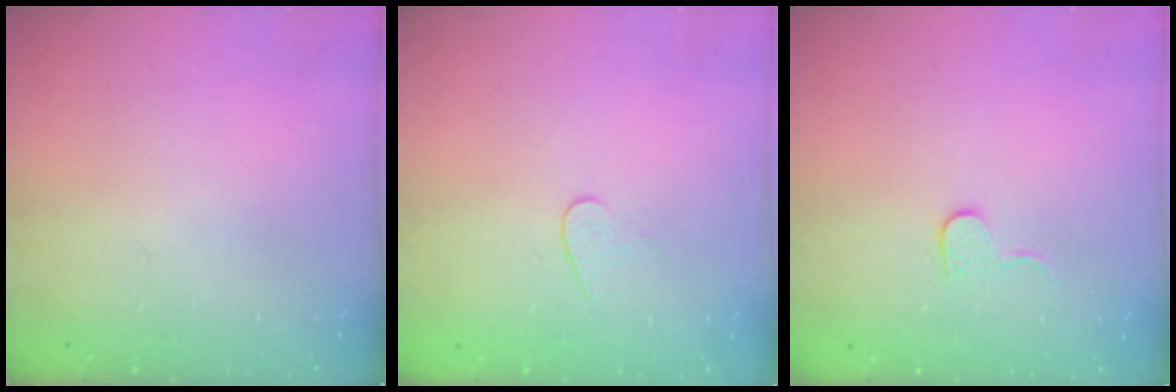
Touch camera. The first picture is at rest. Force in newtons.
{"total": 4.7, "press": 4.6, "slide": 0.4}
{"total": 6.7, "press": 6.7, "slide": 0.6}